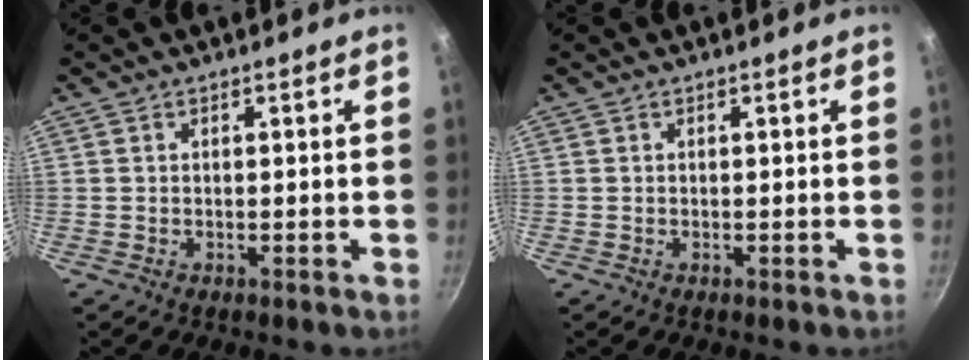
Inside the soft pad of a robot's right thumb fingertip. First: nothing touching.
{"total": 0.0}